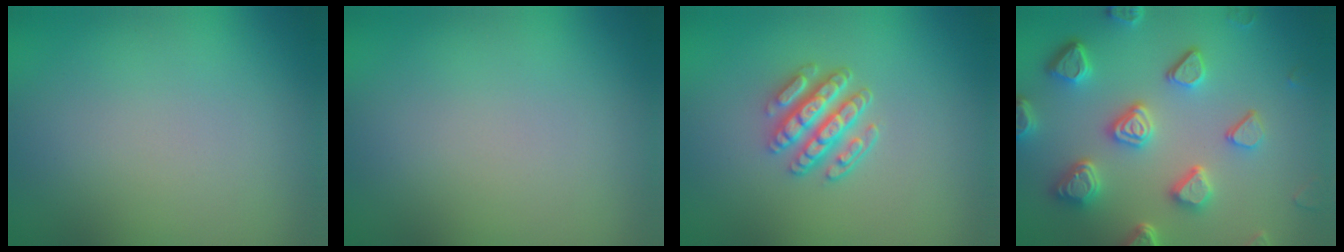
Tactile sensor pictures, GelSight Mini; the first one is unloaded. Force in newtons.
{"total": 0.0}
{"total": 4.0, "press": 3.3, "slide": 2.3}
{"total": 6.5, "press": 5.3, "slide": 3.8}